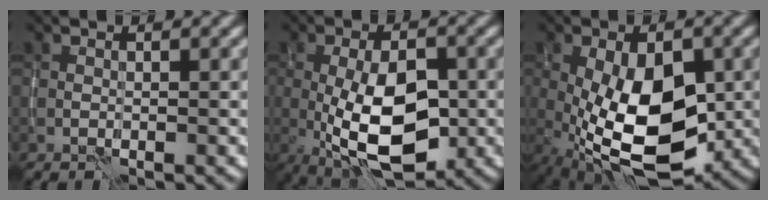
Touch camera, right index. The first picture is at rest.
{"total": 9.5, "force": [-2.2, 4.2, 8.2], "torque": [-0.151, -0.003, -0.039]}
{"total": 10.4, "force": [-1.4, 5.3, 8.8], "torque": [-0.169, -0.020, -0.015]}